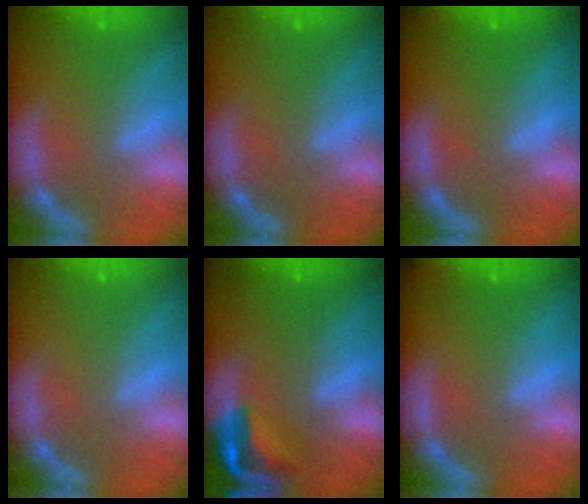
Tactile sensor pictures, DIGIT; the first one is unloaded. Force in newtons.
{"total": 0.0}
{"total": 0.9}
{"total": 0.0}
{"total": 5.0}
{"total": 1.9}